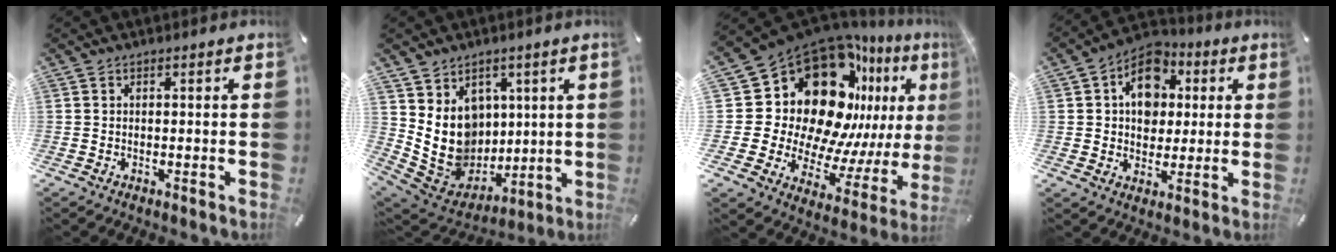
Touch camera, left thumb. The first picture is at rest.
{"total": 14.0, "force": [2.7, 12.3, 6.1], "torque": [-0.127, -0.033, 0.063]}
{"total": 26.7, "force": [10.4, 17.7, 17.0], "torque": [-0.286, -0.128, 0.219]}
{"total": 11.2, "force": [2.2, 9.4, 5.6], "torque": [-0.074, -0.001, 0.041]}